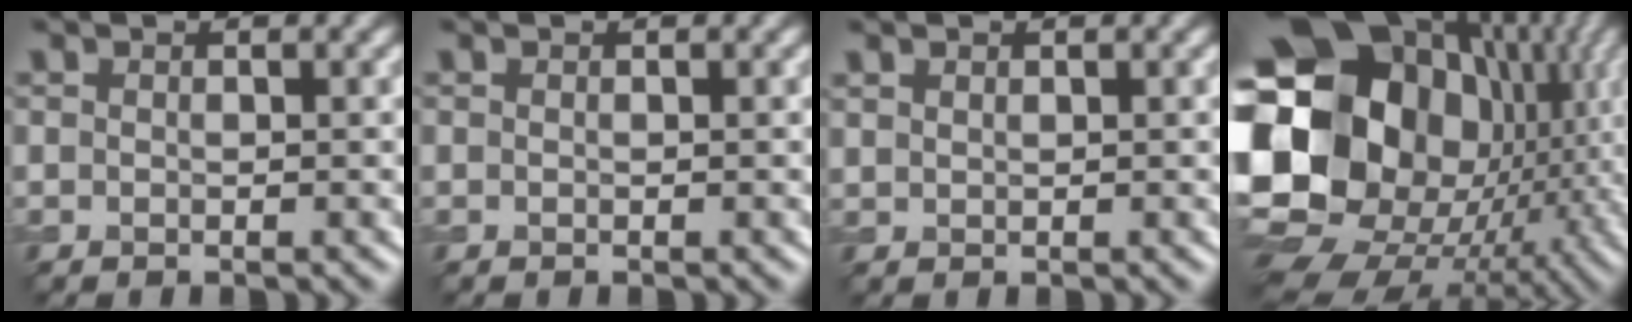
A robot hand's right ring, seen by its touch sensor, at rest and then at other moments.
{"total": 0.0}
{"total": 0.7, "force": [0.6, 0.4, 0.2], "torque": [-0.005, 0.000, 0.015]}
{"total": 22.7, "force": [0.4, 18.6, 13.0], "torque": [-0.252, -0.003, -0.019]}